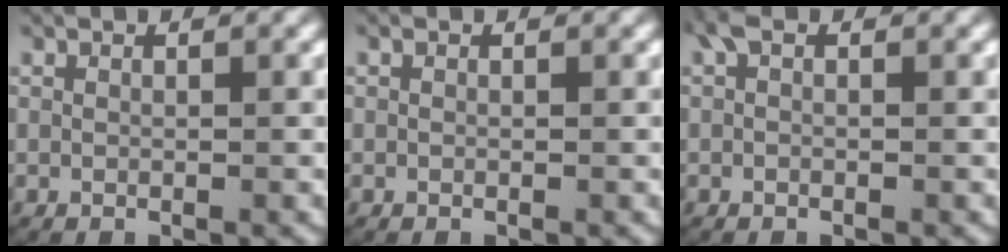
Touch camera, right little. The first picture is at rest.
{"total": 0.0}
{"total": 0.8, "force": [0.4, 0.3, 0.6], "torque": [-0.018, 0.003, 0.006]}